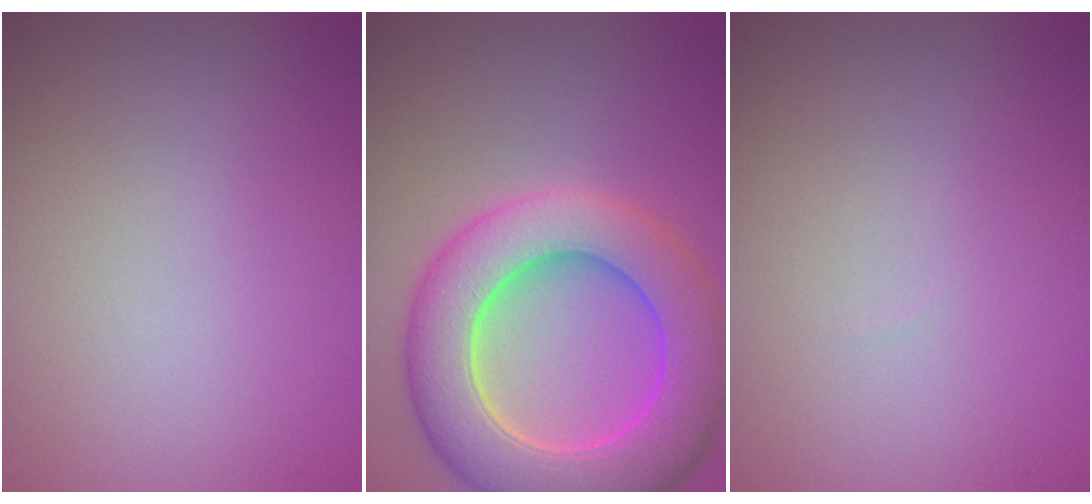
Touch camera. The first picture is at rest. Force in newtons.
{"total": 10.1, "press": 10.1, "slide": 0.3}
{"total": 0.0}